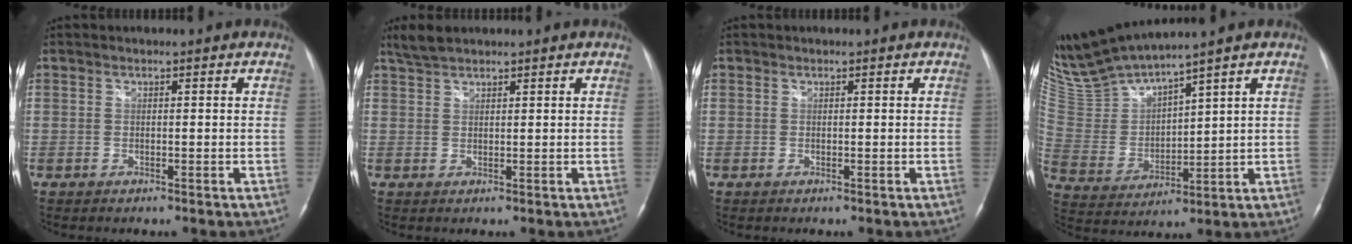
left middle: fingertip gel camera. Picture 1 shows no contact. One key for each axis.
{"total": 2.8, "fx": 2.5, "fy": 0.7, "fz": 1.0, "tx": -0.026, "ty": 0.012, "tz": 0.052}
{"total": 0.0}
{"total": 12.4, "fx": 11.4, "fy": -0.4, "fz": 4.9, "tx": -0.114, "ty": -0.006, "tz": 0.240}